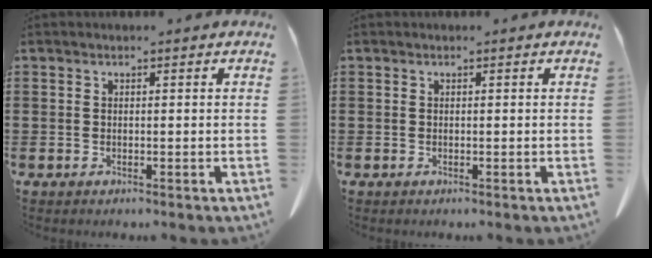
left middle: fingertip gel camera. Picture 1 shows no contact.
{"total": 0.0}